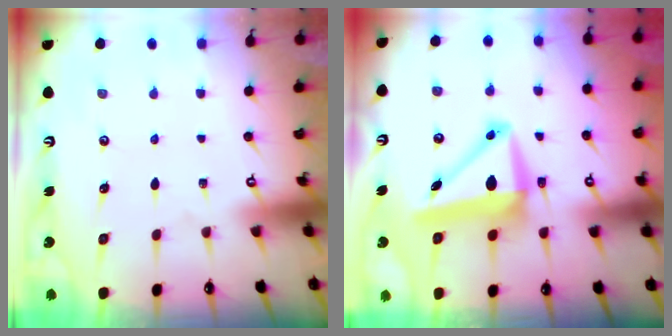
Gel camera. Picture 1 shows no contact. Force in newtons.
{"total": 9.8, "press": 9.6, "slide": 1.8}